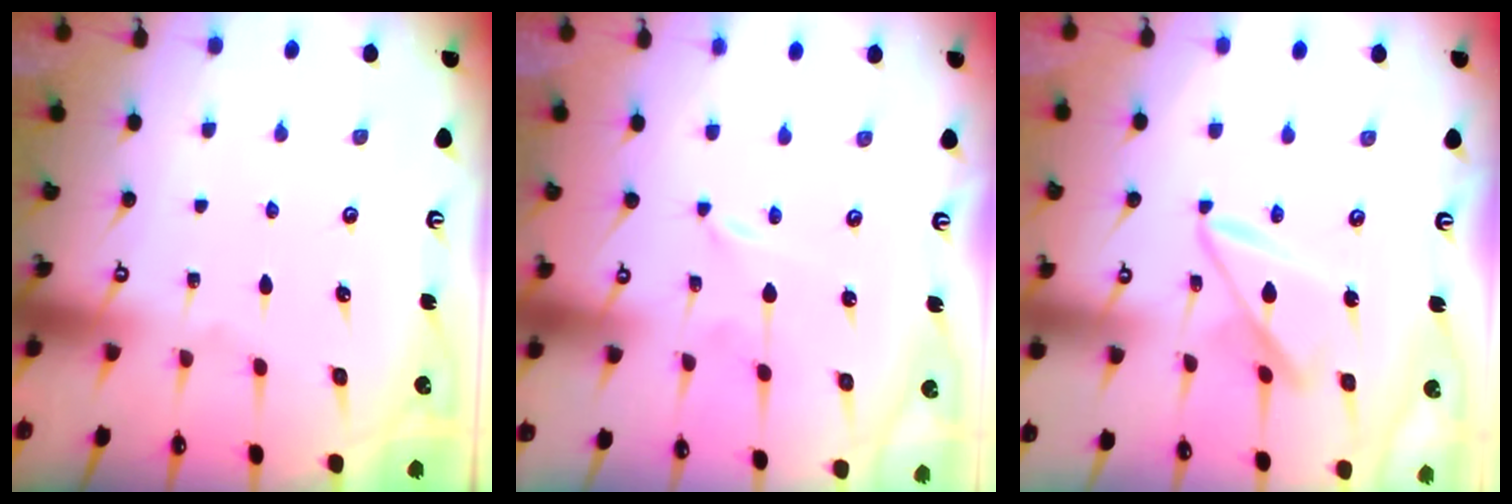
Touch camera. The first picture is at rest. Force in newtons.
{"total": 0.0}
{"total": 11.4, "press": 11.3, "slide": 1.0}